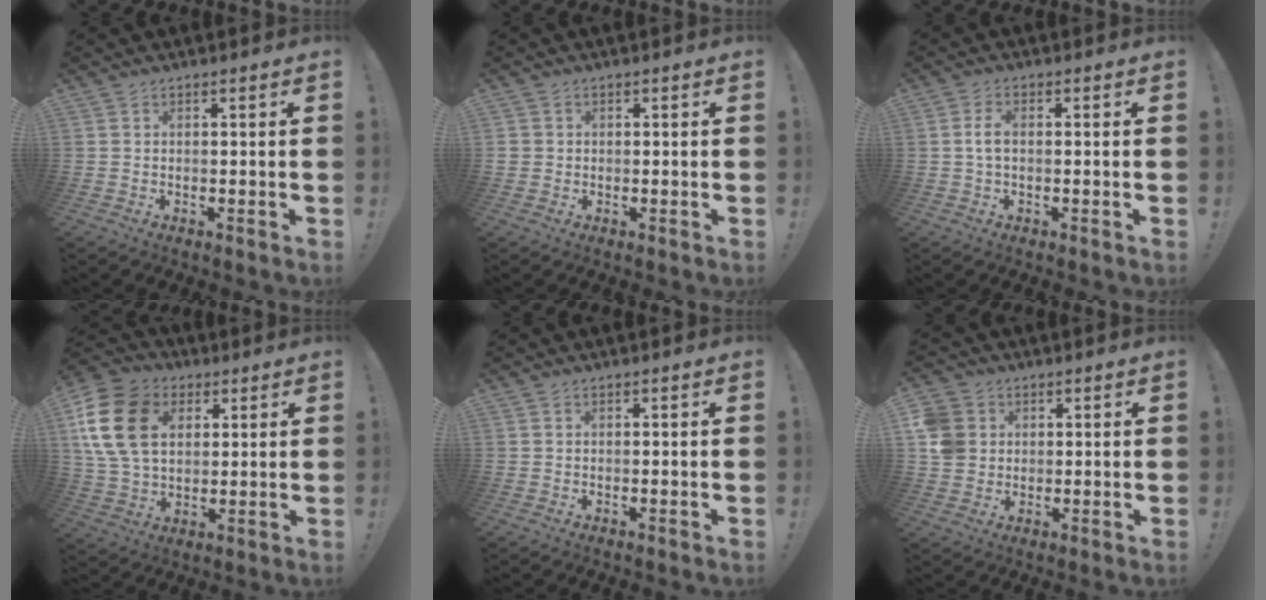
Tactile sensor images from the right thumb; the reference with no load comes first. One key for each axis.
{"total": 1.6, "fx": 0.0, "fy": 1.5, "fz": 0.4, "tx": -0.005, "ty": 0.004, "tz": 0.001}
{"total": 3.2, "fx": 0.1, "fy": 1.4, "fz": 2.9, "tx": -0.056, "ty": 0.003, "tz": 0.000}
{"total": 18.9, "fx": 5.4, "fy": 13.7, "fz": 11.8, "tx": -0.215, "ty": -0.009, "tz": 0.101}
{"total": 0.0}
{"total": 7.4, "fx": 1.3, "fy": 6.9, "fz": 2.5, "tx": -0.062, "ty": -0.004, "tz": 0.027}